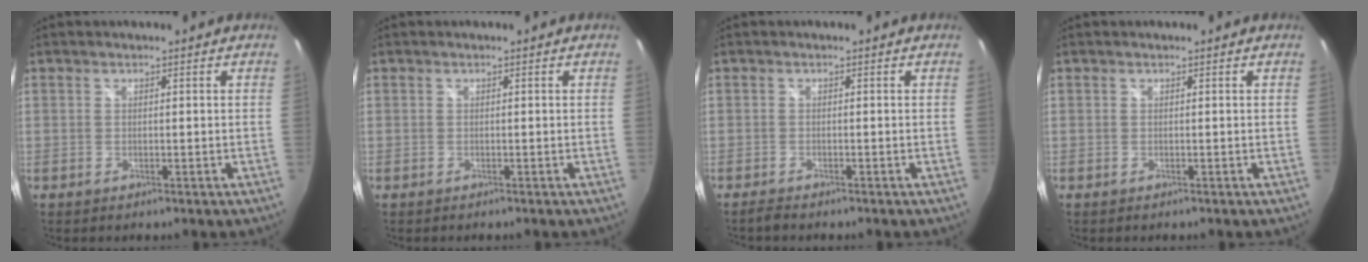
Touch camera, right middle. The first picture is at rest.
{"total": 0.6, "force": [0.5, -0.3, -0.2], "torque": [0.006, 0.003, 0.007]}
{"total": 1.3, "force": [-1.3, 0.1, 0.4], "torque": [-0.011, -0.004, -0.023]}
{"total": 0.0}